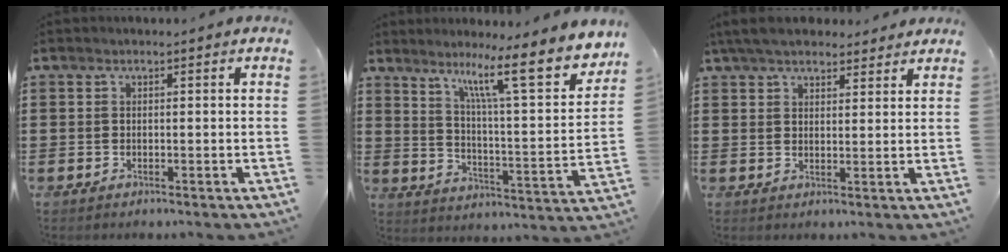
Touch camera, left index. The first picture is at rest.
{"total": 12.7, "force": [9.0, 1.0, 8.9], "torque": [-0.149, -0.063, 0.135]}
{"total": 5.6, "force": [5.0, 1.5, 2.1], "torque": [-0.055, -0.006, 0.095]}